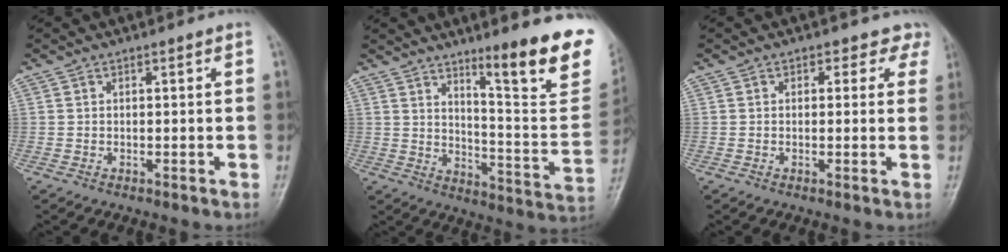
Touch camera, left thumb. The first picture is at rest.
{"total": 20.2, "force": [12.2, 3.0, 15.8], "torque": [-0.174, -0.080, 0.179]}
{"total": 3.0, "force": [2.0, 2.2, 0.4], "torque": [0.029, -0.007, 0.003]}